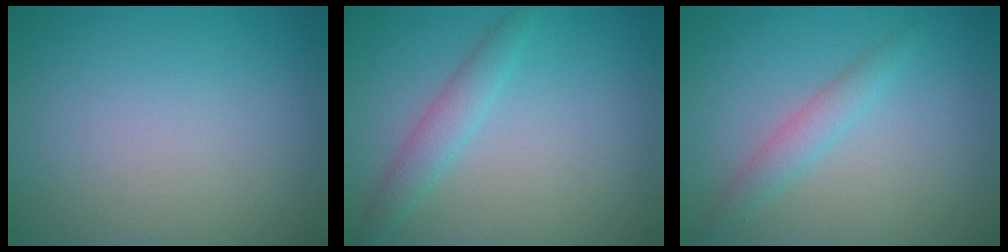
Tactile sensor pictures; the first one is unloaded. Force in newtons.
{"total": 2.2, "press": 2.2, "slide": 0.1}
{"total": 2.0, "press": 2.0, "slide": 0.0}